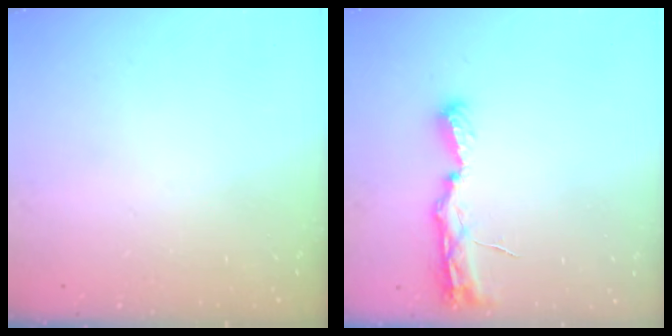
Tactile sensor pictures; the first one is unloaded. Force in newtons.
{"total": 8.0, "press": 8.0, "slide": 0.8}